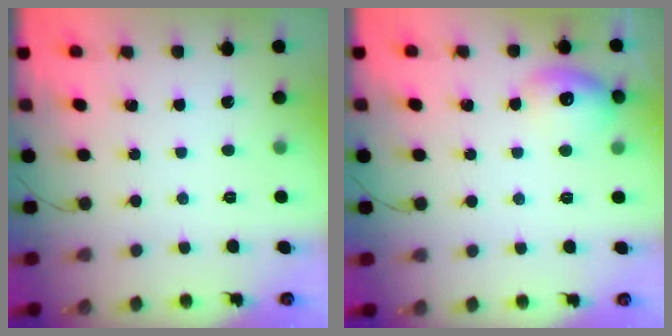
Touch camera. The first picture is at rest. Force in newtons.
{"total": 11.7, "press": 11.6, "slide": 1.2}